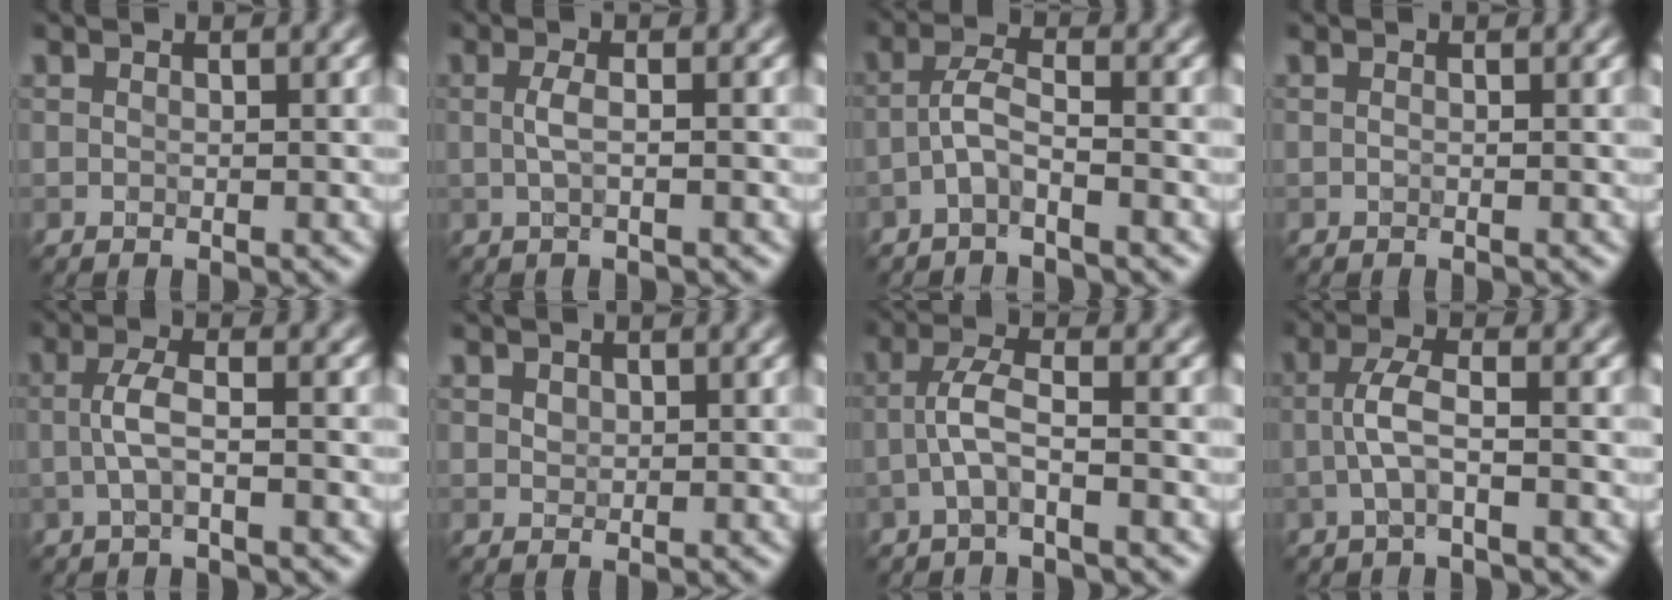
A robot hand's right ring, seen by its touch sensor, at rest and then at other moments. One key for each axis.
{"total": 1.8, "fx": 0.0, "fy": 0.4, "fz": 1.7, "tx": -0.035, "ty": 0.004, "tz": -0.003}
{"total": 2.3, "fx": -1.4, "fy": 0.5, "fz": 1.8, "tx": -0.037, "ty": 0.010, "tz": -0.034}
{"total": 0.0}
{"total": 2.5, "fx": -0.5, "fy": 0.5, "fz": 2.4, "tx": -0.050, "ty": 0.009, "tz": -0.014}
{"total": 0.9, "fx": 0.5, "fy": 0.7, "fz": 0.3, "tx": -0.004, "ty": -0.002, "tz": 0.011}
{"total": 2.9, "fx": -1.1, "fy": 0.6, "fz": 2.6, "tx": -0.056, "ty": 0.011, "tz": -0.030}
{"total": 2.9, "fx": -0.8, "fy": 0.6, "fz": 2.8, "tx": -0.056, "ty": 0.012, "tz": -0.022}